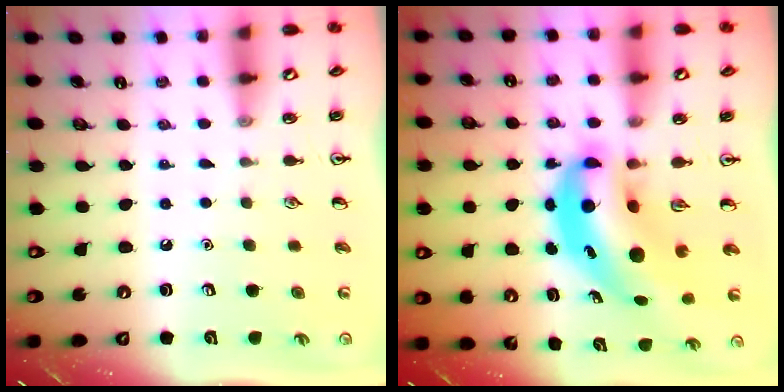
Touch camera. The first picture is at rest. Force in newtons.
{"total": 10.1, "press": 9.6, "slide": 3.2}